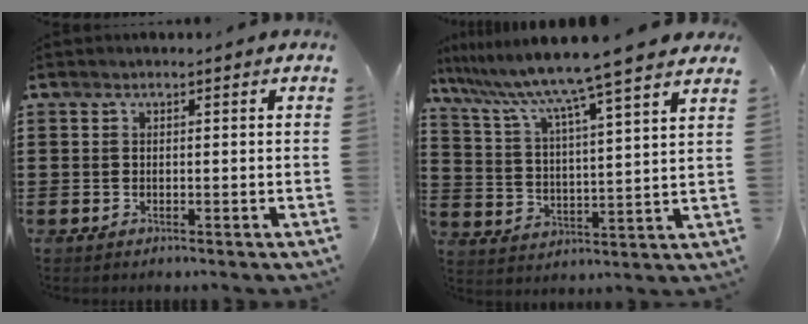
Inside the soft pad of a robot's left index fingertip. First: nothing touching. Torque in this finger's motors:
{"motor_torque": [1.17, -0.97, 1.01, 0.21]}